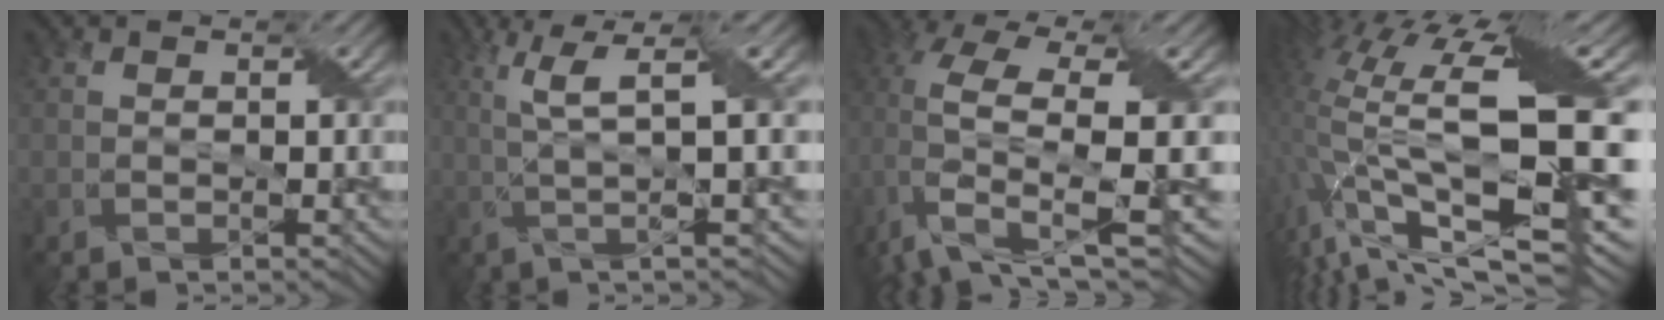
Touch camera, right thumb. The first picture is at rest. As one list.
[{"total": 7.7, "force": [1.1, 0.9, 7.6], "torque": [-0.141, 0.011, 0.023]}, {"total": 12.8, "force": [2.6, 4.2, 11.8], "torque": [-0.264, -0.003, 0.057]}, {"total": 18.2, "force": [0.4, 7.3, 16.6], "torque": [-0.351, -0.035, 0.021]}]